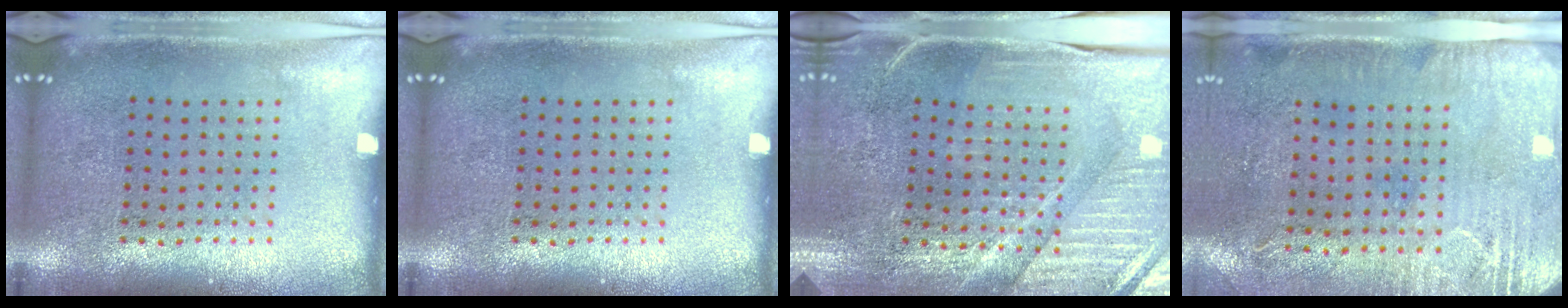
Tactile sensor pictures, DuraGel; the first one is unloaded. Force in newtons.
{"total": 0.0}
{"total": 3.8, "press": 3.8, "slide": 0.5}
{"total": 2.9, "press": 2.4, "slide": 1.7}